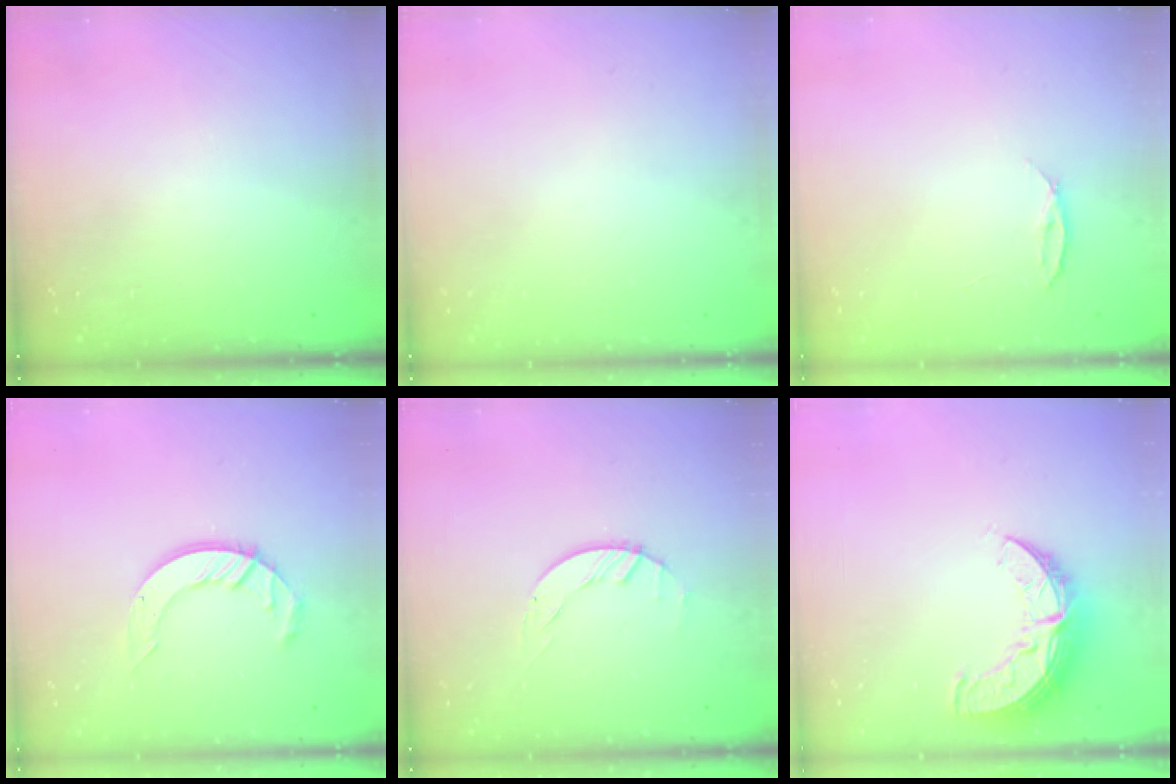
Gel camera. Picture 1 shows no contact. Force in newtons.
{"total": 0.0}
{"total": 4.0, "press": 4.0, "slide": 0.4}
{"total": 9.8, "press": 9.8, "slide": 0.9}
{"total": 1.5, "press": 1.4, "slide": 0.3}
{"total": 12.2, "press": 12.2, "slide": 1.1}